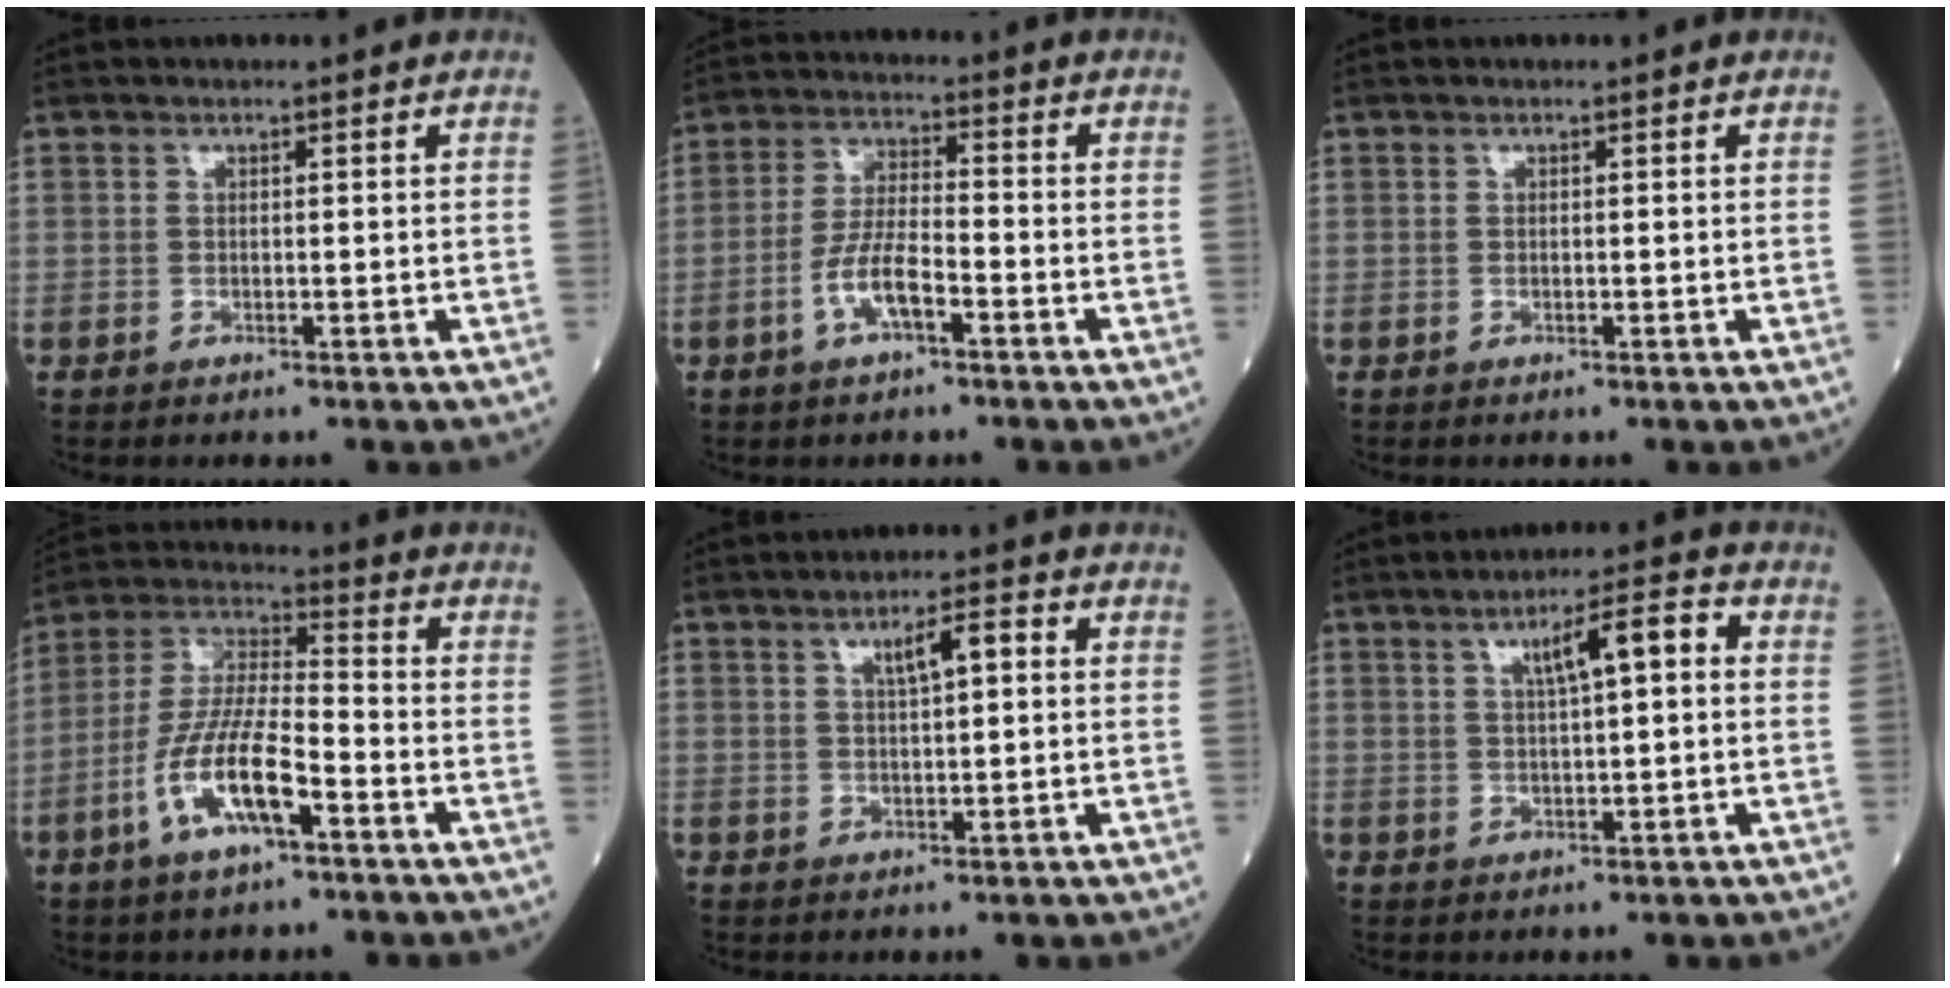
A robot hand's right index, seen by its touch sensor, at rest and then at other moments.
{"total": 6.7, "force": [-2.9, 2.0, 5.7], "torque": [-0.115, 0.005, -0.056]}
{"total": 0.0}
{"total": 12.4, "force": [-5.1, 3.1, 10.8], "torque": [-0.224, 0.001, -0.098]}
{"total": 4.3, "force": [1.3, 0.9, 4.0], "torque": [-0.068, 0.009, 0.023]}
{"total": 6.5, "force": [1.7, 1.0, 6.2], "torque": [-0.102, 0.017, 0.026]}